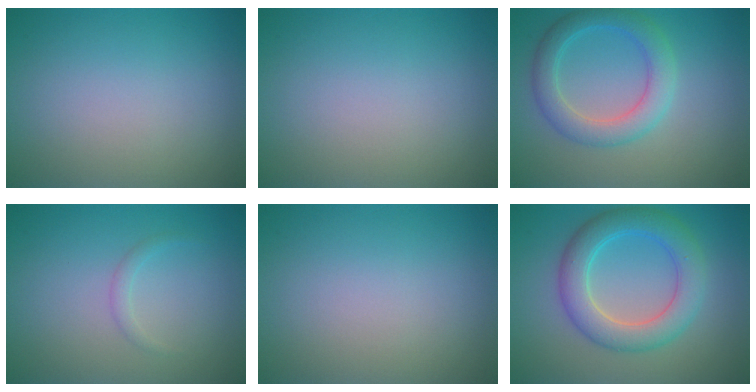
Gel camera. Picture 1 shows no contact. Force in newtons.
{"total": 0.0}
{"total": 4.1, "press": 4.1, "slide": 0.3}
{"total": 0.8, "press": 0.8, "slide": 0.1}
{"total": 0.0}
{"total": 5.6, "press": 5.6, "slide": 0.4}